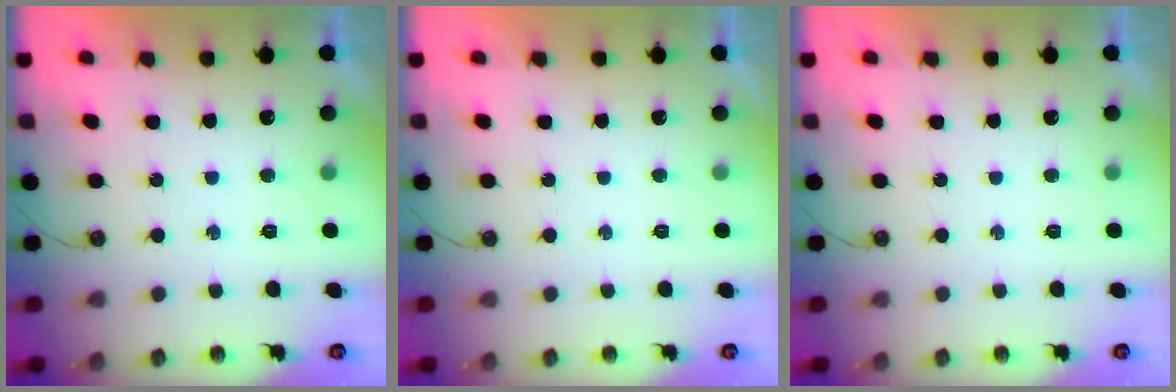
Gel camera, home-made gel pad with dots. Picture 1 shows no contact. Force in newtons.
{"total": 0.0}
{"total": 0.0}